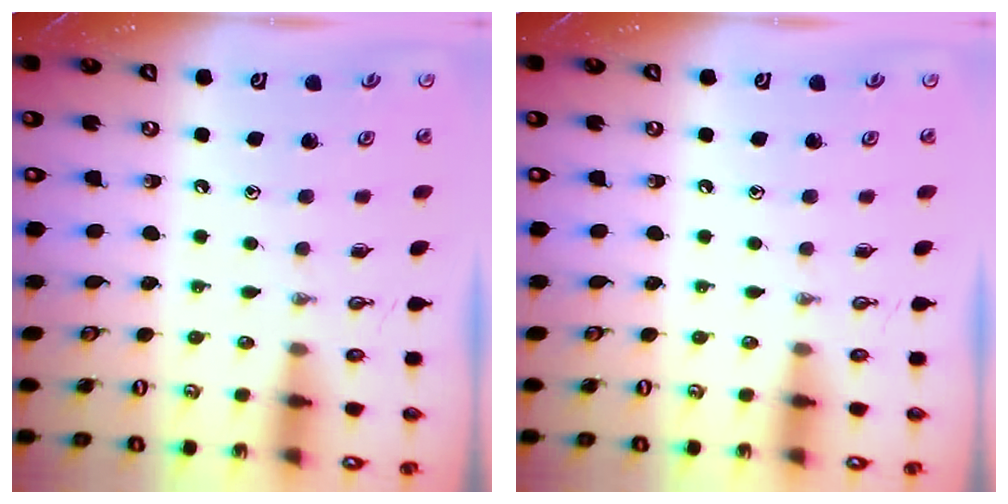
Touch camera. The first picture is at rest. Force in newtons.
{"total": 0.0}